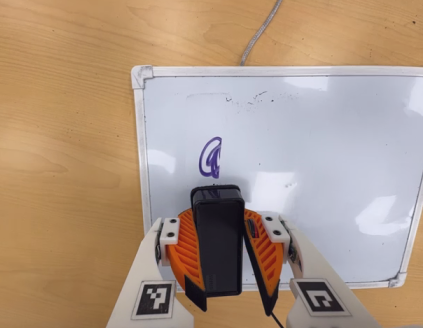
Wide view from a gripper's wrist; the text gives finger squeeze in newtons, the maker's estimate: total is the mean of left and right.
{"total": 10.6, "left": 10.9, "right": 10.3}